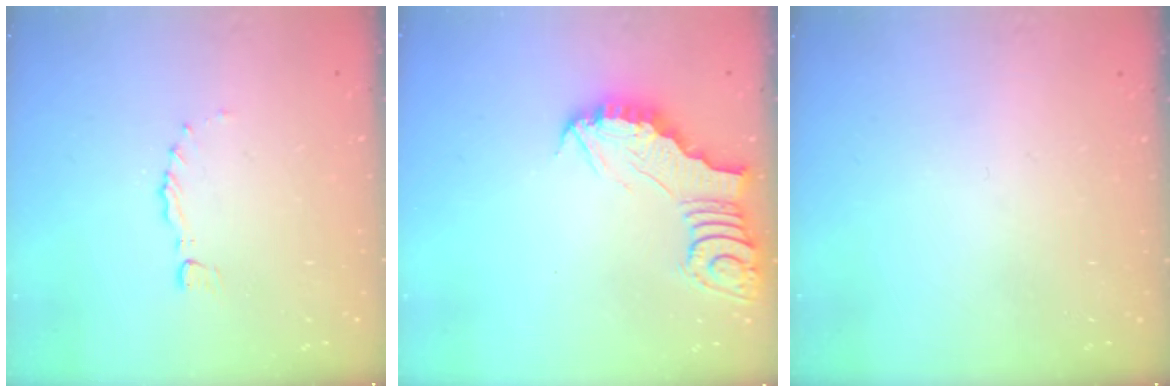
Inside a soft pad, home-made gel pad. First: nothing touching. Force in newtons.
{"total": 3.4, "press": 3.3, "slide": 0.5}
{"total": 0.0}